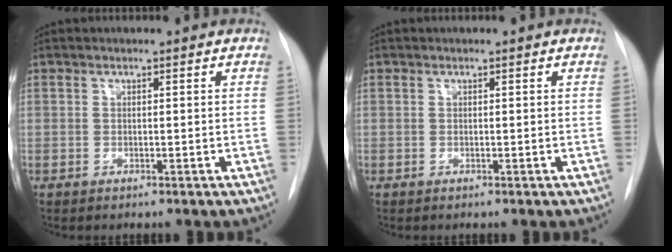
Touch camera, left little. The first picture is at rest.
{"total": 0.0}